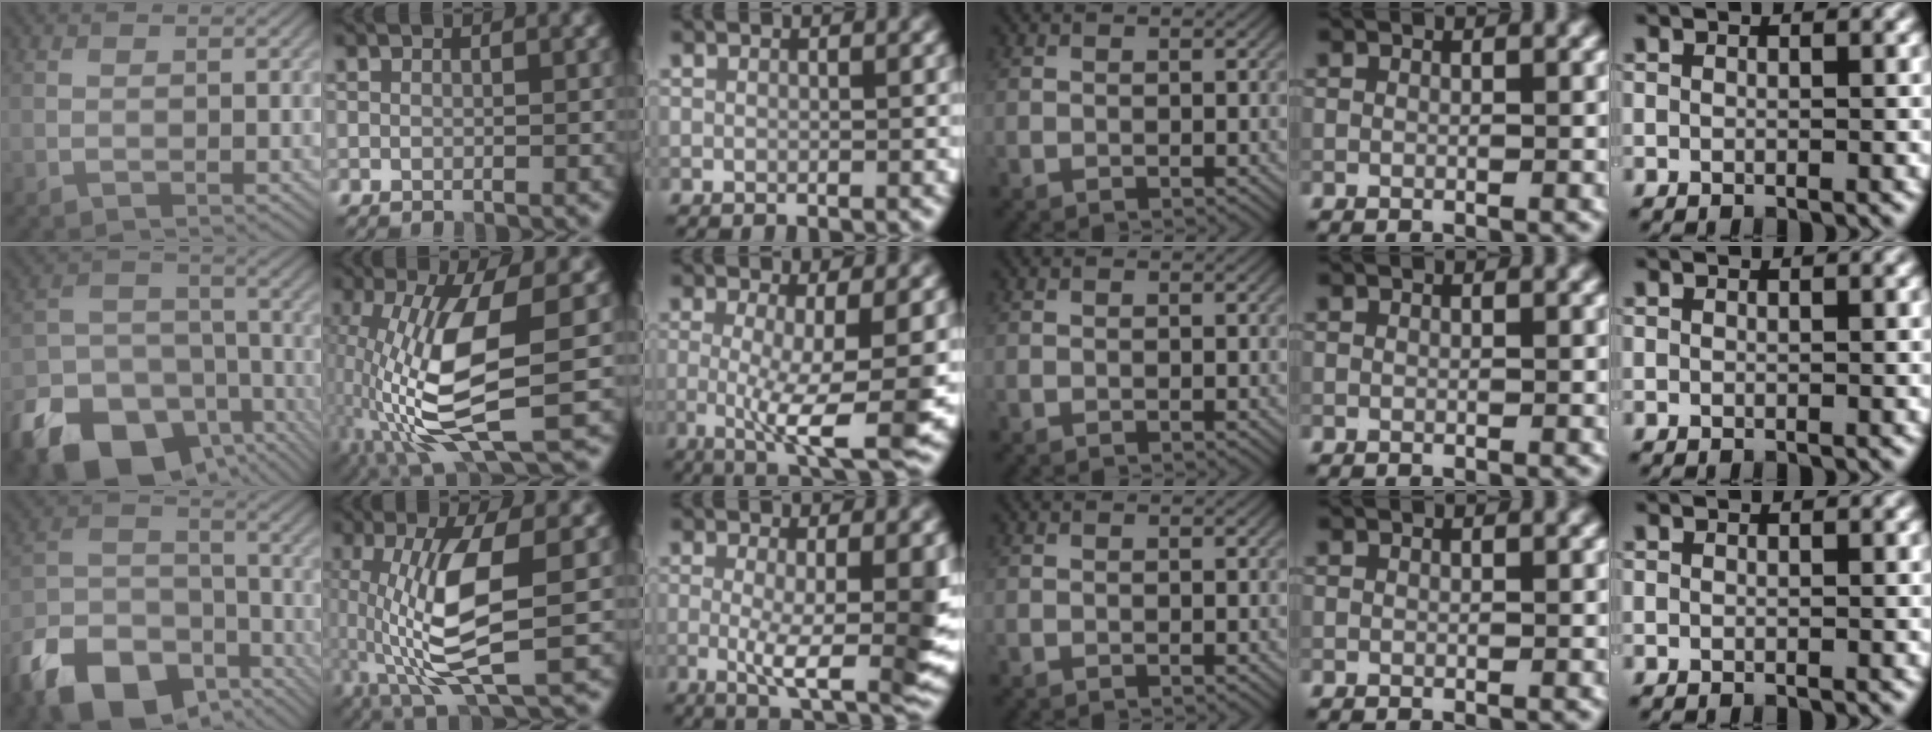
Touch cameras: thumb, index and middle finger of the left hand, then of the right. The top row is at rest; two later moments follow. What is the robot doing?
{"motion": "lift_and_place", "object": "calculator"}